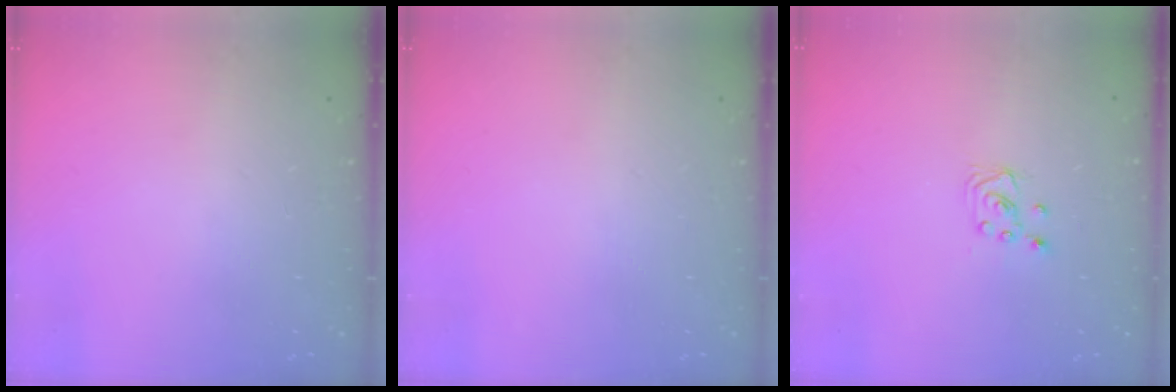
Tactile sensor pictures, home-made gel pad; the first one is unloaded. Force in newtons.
{"total": 0.0}
{"total": 2.0, "press": 2.0, "slide": 0.2}